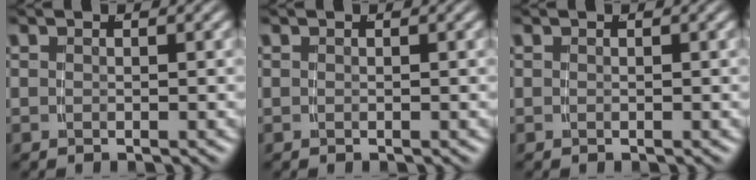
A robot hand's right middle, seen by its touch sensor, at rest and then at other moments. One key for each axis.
{"total": 0.0}
{"total": 0.0}